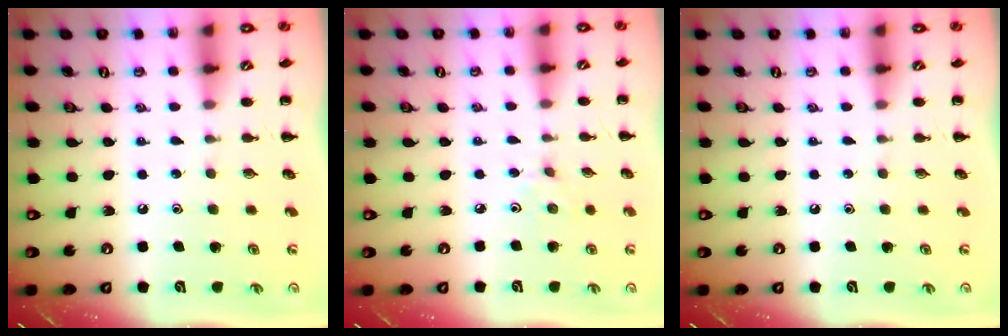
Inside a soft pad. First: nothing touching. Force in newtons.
{"total": 2.5, "press": 2.3, "slide": 0.9}
{"total": 0.0}